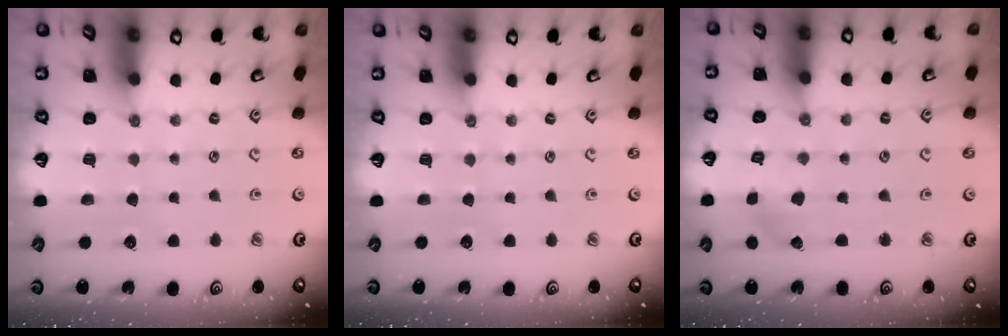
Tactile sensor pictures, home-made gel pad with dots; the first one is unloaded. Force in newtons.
{"total": 0.0}
{"total": 0.9, "press": 0.9, "slide": 0.2}